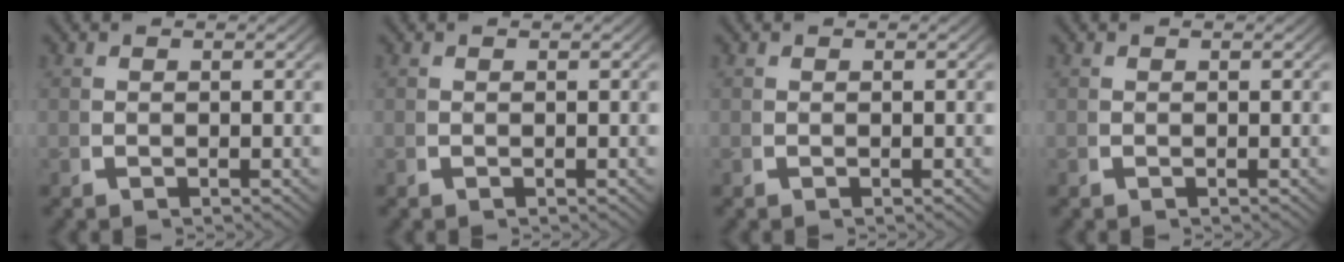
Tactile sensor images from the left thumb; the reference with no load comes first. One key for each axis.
{"total": 0.0}
{"total": 0.0}
{"total": 0.0}